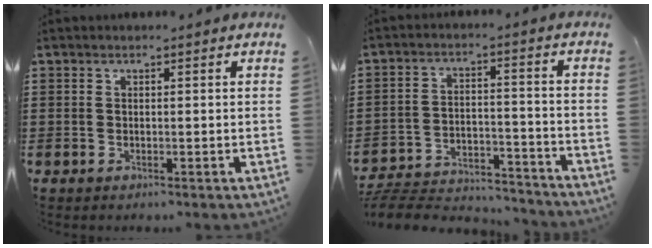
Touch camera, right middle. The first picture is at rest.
{"total": 6.3, "force": [-6.1, 1.0, 1.2], "torque": [-0.030, 0.007, -0.123]}